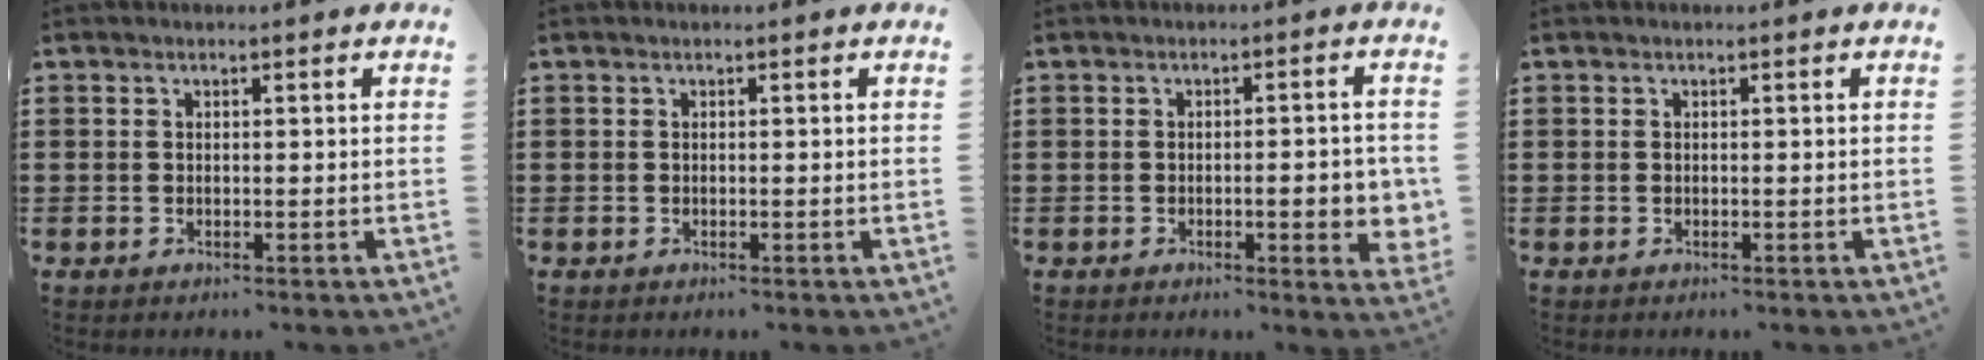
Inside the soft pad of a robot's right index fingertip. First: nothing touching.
{"total": 0.0}
{"total": 5.2, "force": [-0.9, 1.4, 4.9], "torque": [-0.064, -0.005, -0.016]}
{"total": 0.0}